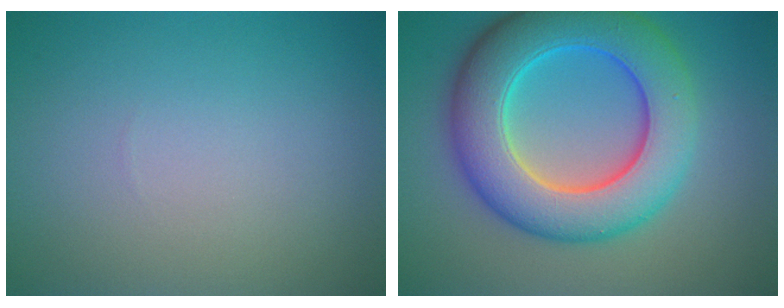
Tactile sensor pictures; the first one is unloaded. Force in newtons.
{"total": 10.6, "press": 10.6, "slide": 0.3}